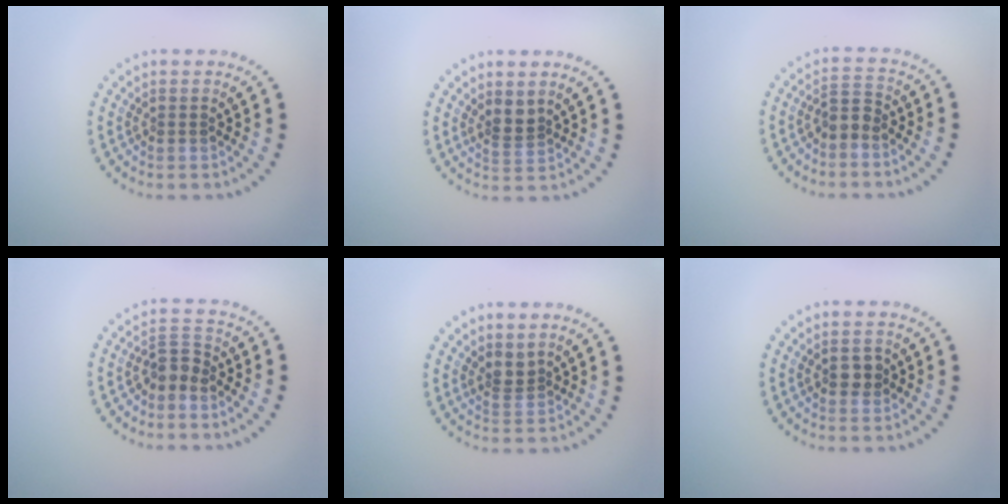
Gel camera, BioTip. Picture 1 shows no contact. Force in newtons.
{"total": 1.6, "press": 1.1, "slide": 1.1}
{"total": 1.8, "press": 1.6, "slide": 1.0}
{"total": 2.0, "press": 1.7, "slide": 1.1}
{"total": 1.3, "press": 0.8, "slide": 1.0}
{"total": 1.7, "press": 1.7, "slide": 0.1}